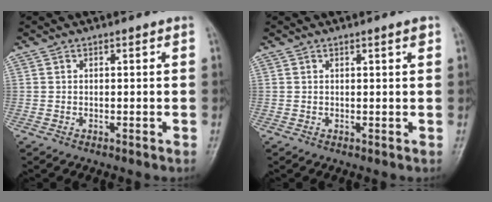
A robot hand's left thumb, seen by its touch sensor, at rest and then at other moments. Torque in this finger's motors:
{"motor_torque": [-0.14, -0.04, -0.04, 0.04, 0.03]}